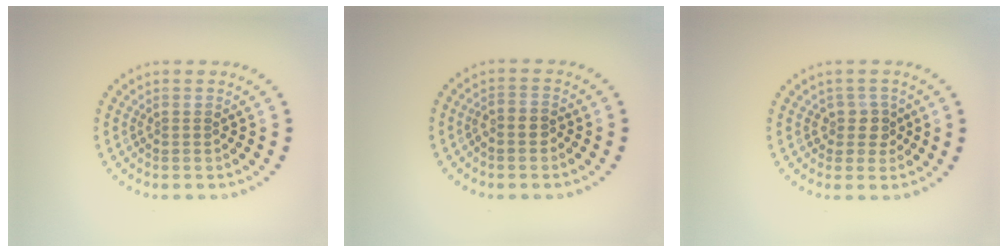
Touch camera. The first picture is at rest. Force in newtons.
{"total": 1.3, "press": 1.2, "slide": 0.6}
{"total": 2.0, "press": 1.6, "slide": 1.2}